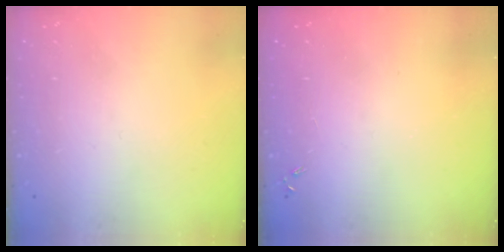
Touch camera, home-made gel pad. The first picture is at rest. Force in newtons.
{"total": 0.0}